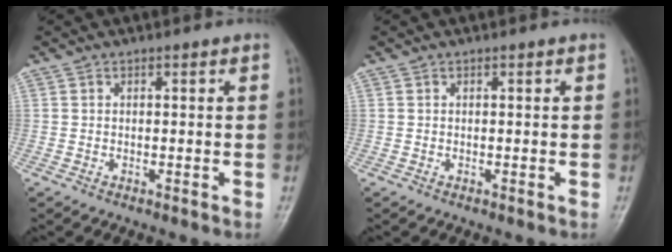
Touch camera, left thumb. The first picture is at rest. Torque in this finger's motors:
{"motor_torque": [0.00, 0.00, -0.06, -0.05, 0.00]}